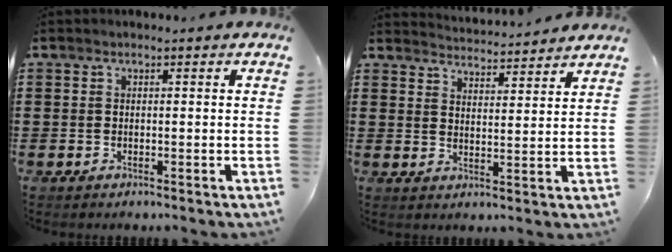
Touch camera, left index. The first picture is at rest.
{"total": 3.5, "force": [3.5, -0.4, -0.1], "torque": [-0.011, -0.022, 0.061]}